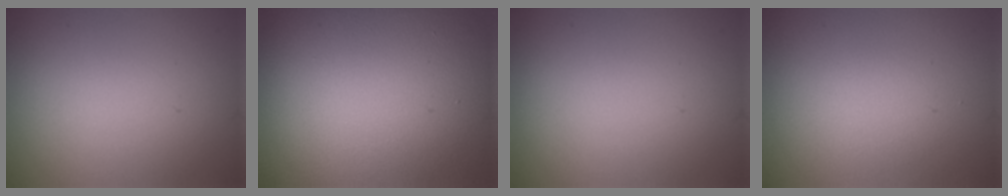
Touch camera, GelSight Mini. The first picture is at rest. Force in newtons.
{"total": 17.6, "press": 17.6, "slide": 1.0}
{"total": 0.0}
{"total": 1.6, "press": 1.6, "slide": 0.2}